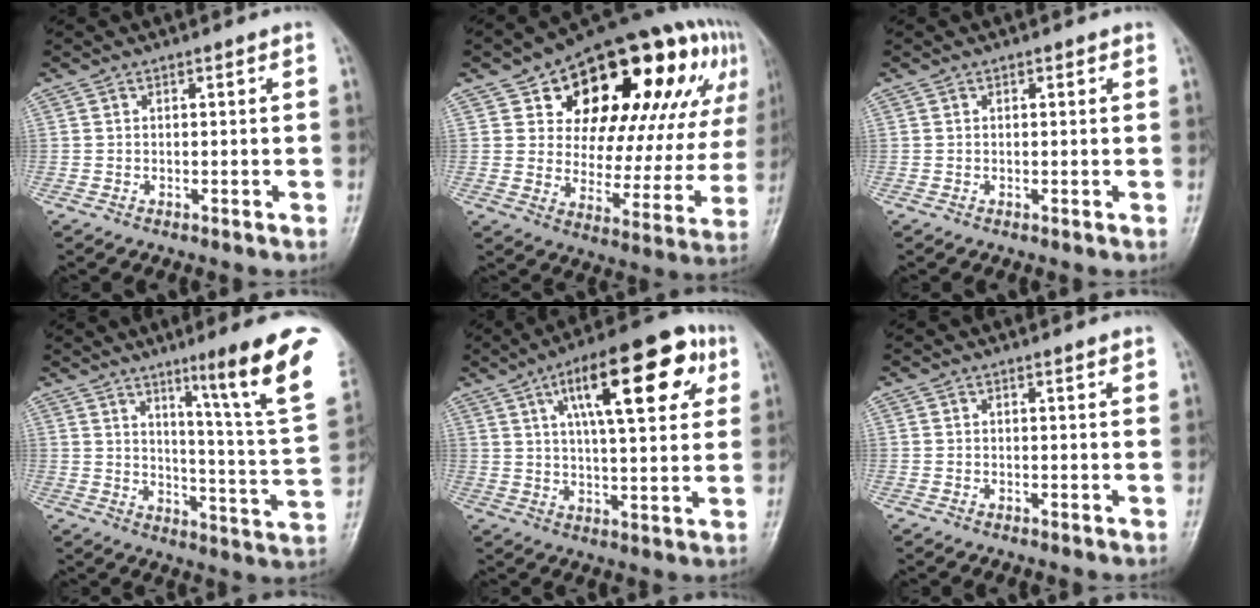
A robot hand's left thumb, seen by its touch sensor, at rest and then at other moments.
{"total": 30.3, "force": [13.3, 15.4, 22.4], "torque": [-0.272, 0.018, 0.202]}
{"total": 0.8, "force": [0.4, 0.6, 0.4], "torque": [0.003, -0.001, 0.002]}
{"total": 18.2, "force": [10.4, 0.0, 15.0], "torque": [-0.186, -0.065, 0.145]}
{"total": 19.6, "force": [8.0, 7.0, 16.5], "torque": [-0.213, 0.001, 0.115]}
{"total": 1.3, "force": [1.1, 0.4, 0.6], "torque": [-0.003, -0.002, 0.013]}